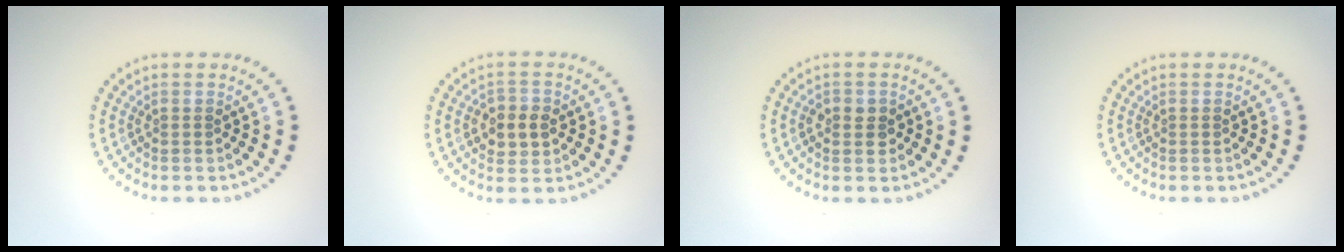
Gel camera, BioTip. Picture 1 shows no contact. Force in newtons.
{"total": 2.8, "press": 2.8, "slide": 0.4}
{"total": 1.9, "press": 1.9, "slide": 0.3}
{"total": 0.0}